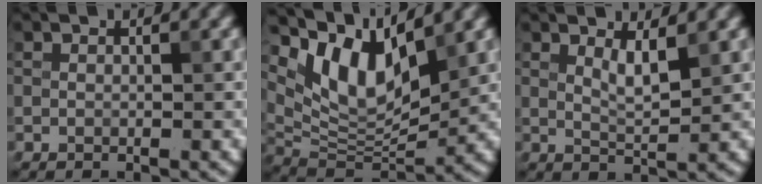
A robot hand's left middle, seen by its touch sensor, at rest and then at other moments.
{"total": 7.8, "force": [4.5, 3.1, 5.6], "torque": [-0.105, -0.011, 0.087]}
{"total": 2.0, "force": [1.1, 0.4, 1.6], "torque": [-0.031, -0.007, 0.021]}